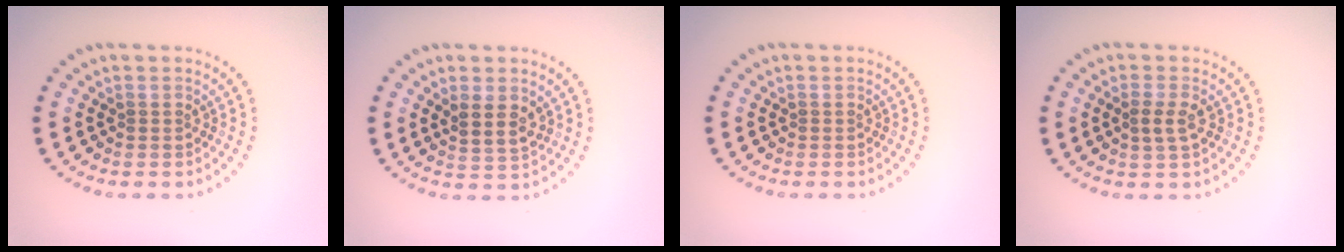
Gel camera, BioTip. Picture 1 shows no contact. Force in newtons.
{"total": 2.4, "press": 2.2, "slide": 1.0}
{"total": 0.0}
{"total": 1.9, "press": 1.8, "slide": 0.6}